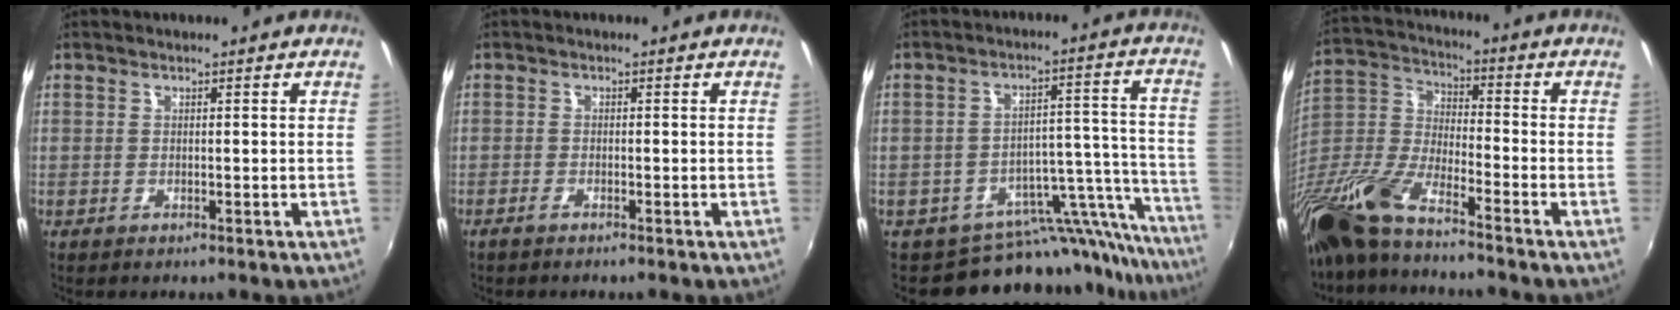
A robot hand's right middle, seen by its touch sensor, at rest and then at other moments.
{"total": 1.1, "force": [-0.9, 0.1, 0.5], "torque": [-0.016, -0.002, -0.021]}
{"total": 16.9, "force": [-15.9, 5.1, 2.3], "torque": [-0.010, 0.049, -0.221]}
{"total": 15.6, "force": [-11.8, 3.2, 9.7], "torque": [-0.216, -0.020, -0.245]}